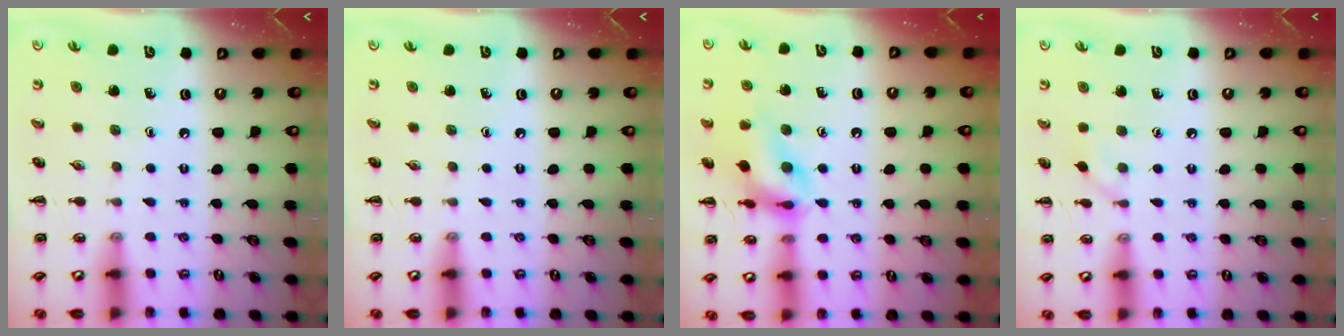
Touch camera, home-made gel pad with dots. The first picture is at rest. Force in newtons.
{"total": 0.0}
{"total": 13.1, "press": 13.0, "slide": 1.8}
{"total": 5.7, "press": 5.3, "slide": 2.1}